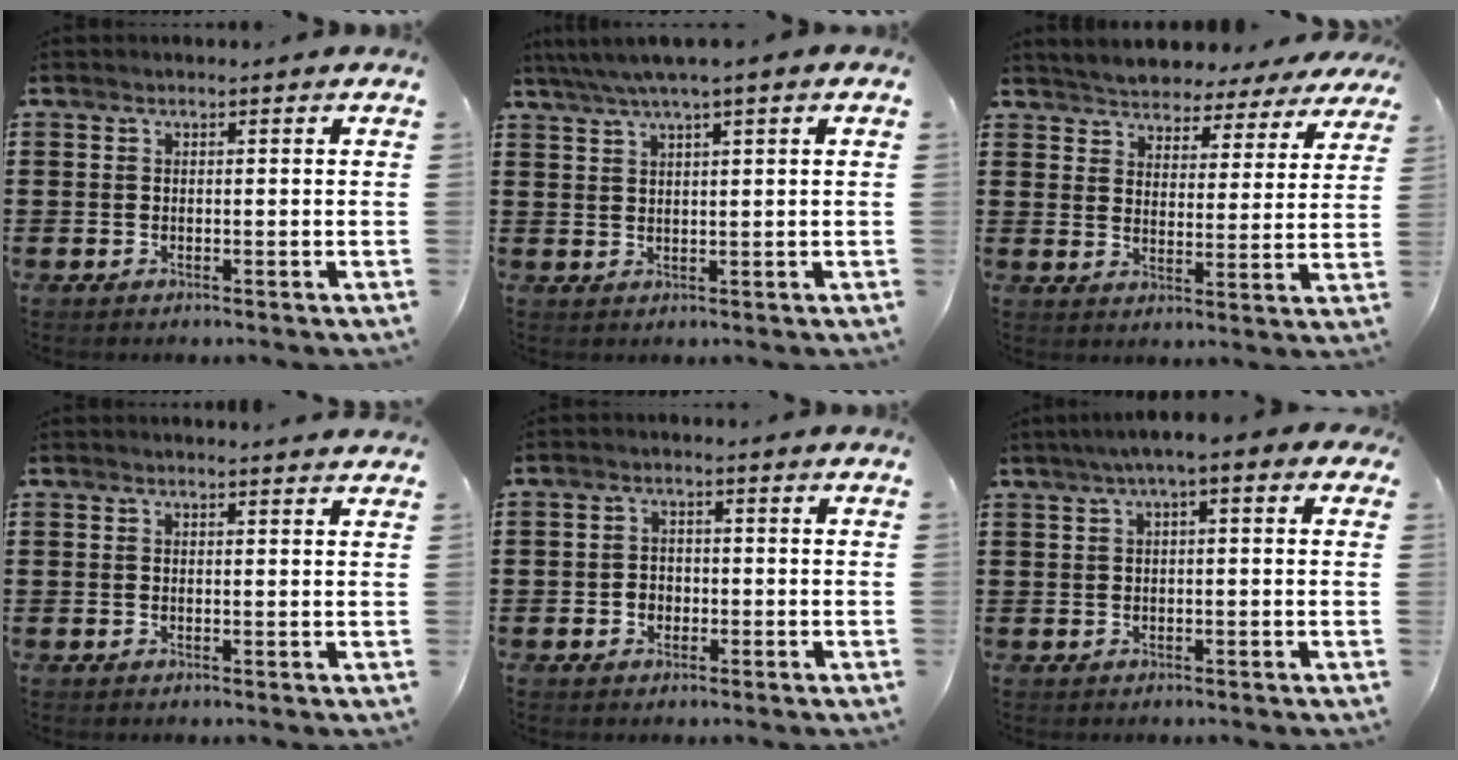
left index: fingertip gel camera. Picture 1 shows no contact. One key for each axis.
{"total": 3.2, "fx": 2.0, "fy": -0.1, "fz": 2.5, "tx": -0.051, "ty": 0.002, "tz": 0.034}
{"total": 4.3, "fx": 4.3, "fy": 0.3, "fz": -0.5, "tx": -0.018, "ty": -0.033, "tz": 0.072}
{"total": 1.3, "fx": 1.2, "fy": -0.1, "fz": 0.4, "tx": -0.009, "ty": -0.001, "tz": 0.023}
{"total": 2.1, "fx": -0.7, "fy": 1.8, "fz": 0.8, "tx": -0.020, "ty": 0.004, "tz": -0.017}
{"total": 2.6, "fx": 0.2, "fy": 0.4, "fz": 2.6, "tx": -0.046, "ty": 0.004, "tz": 0.000}